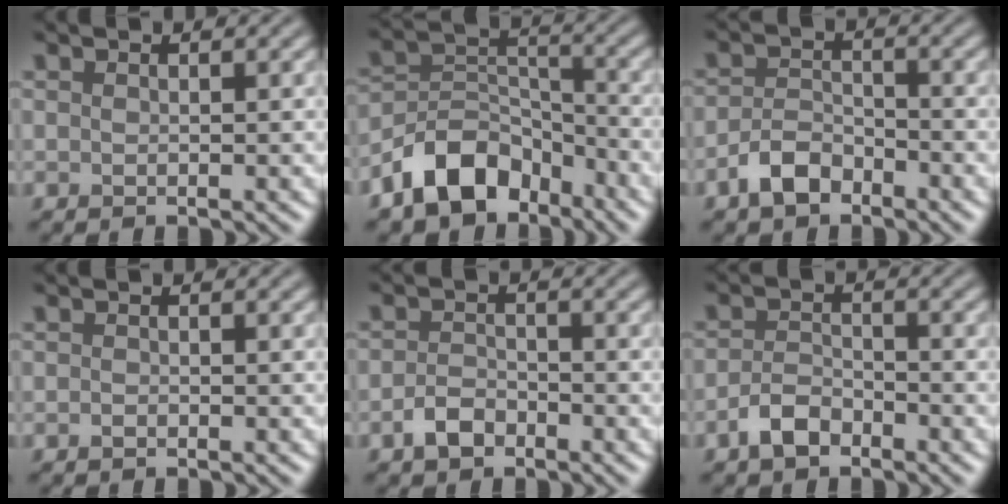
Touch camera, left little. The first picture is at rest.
{"total": 7.5, "force": [-5.2, 4.2, 3.3], "torque": [-0.048, 0.001, -0.107]}
{"total": 3.2, "force": [-2.4, 1.6, 1.5], "torque": [-0.027, 0.006, -0.052]}
{"total": 0.5, "force": [-0.4, 0.3, 0.2], "torque": [-0.002, -0.002, -0.010]}
{"total": 2.3, "force": [-1.6, 1.3, 1.0], "torque": [-0.018, 0.005, -0.036]}
{"total": 2.7, "force": [-2.0, 1.3, 1.3], "torque": [-0.024, 0.006, -0.045]}